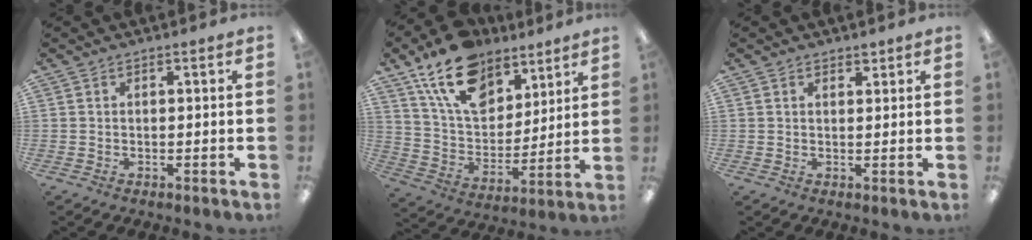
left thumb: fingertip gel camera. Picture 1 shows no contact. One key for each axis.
{"total": 17.7, "fx": 12.1, "fy": 9.8, "fz": 8.3, "tx": -0.154, "ty": -0.056, "tz": 0.224}
{"total": 1.5, "fx": 1.2, "fy": 0.9, "fz": 0.3, "tx": 0.003, "ty": -0.001, "tz": 0.020}